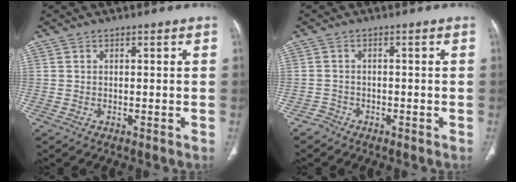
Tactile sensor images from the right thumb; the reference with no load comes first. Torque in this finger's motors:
{"motor_torque": [-0.41, -0.20, -0.07, 0.21, -0.07]}